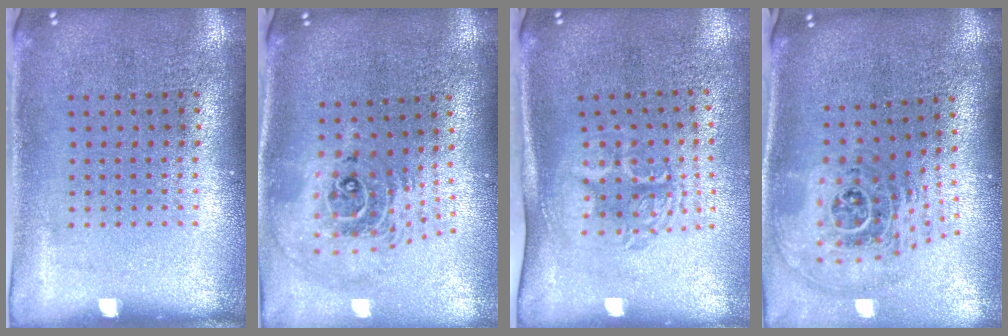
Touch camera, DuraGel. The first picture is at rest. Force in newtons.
{"total": 2.4, "press": 1.8, "slide": 1.6}
{"total": 1.7, "press": 1.3, "slide": 1.1}
{"total": 2.0, "press": 1.5, "slide": 1.3}